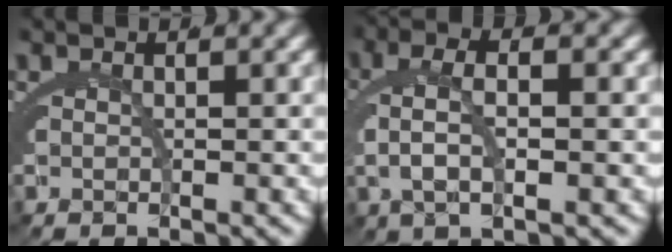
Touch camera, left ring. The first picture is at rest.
{"total": 4.5, "force": [0.1, 1.8, 4.1], "torque": [-0.078, 0.006, 0.000]}